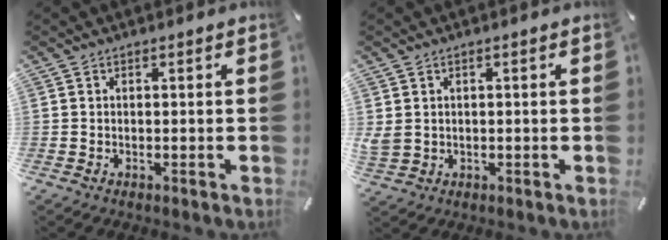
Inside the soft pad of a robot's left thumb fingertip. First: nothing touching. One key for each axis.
{"total": 2.5, "fx": 0.7, "fy": 2.2, "fz": 0.9, "tx": -0.026, "ty": 0.001, "tz": 0.011}